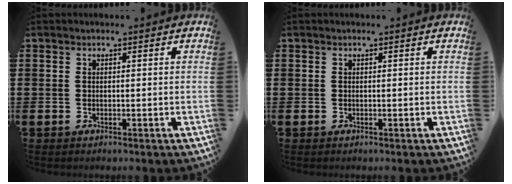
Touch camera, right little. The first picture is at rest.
{"total": 0.0}